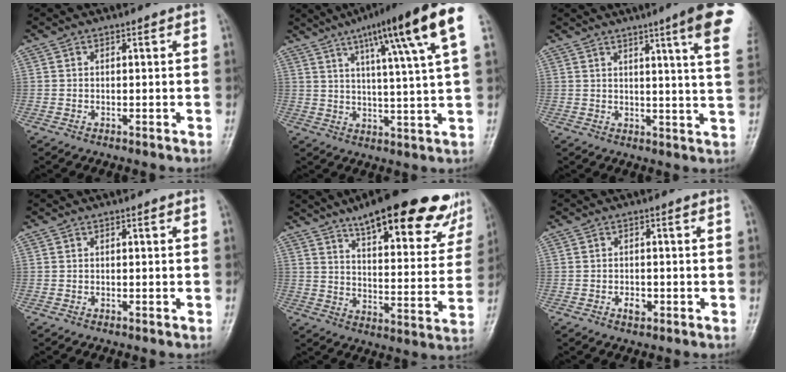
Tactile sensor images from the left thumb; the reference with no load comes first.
{"total": 17.9, "force": [8.4, 1.6, 15.8], "torque": [-0.227, -0.010, 0.118]}
{"total": 12.9, "force": [7.0, 0.2, 10.9], "torque": [-0.134, -0.029, 0.075]}
{"total": 0.0}
{"total": 24.7, "force": [17.2, 7.2, 16.2], "torque": [-0.183, -0.051, 0.232]}
{"total": 2.1, "force": [-0.9, 1.3, 1.4], "torque": [-0.020, 0.005, -0.012]}